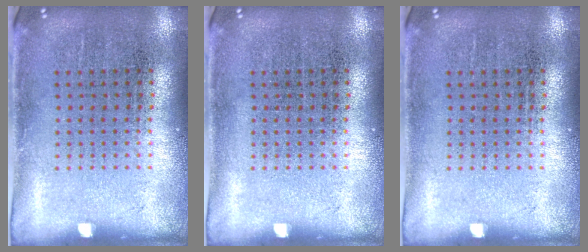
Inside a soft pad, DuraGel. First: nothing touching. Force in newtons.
{"total": 0.0}
{"total": 0.0}